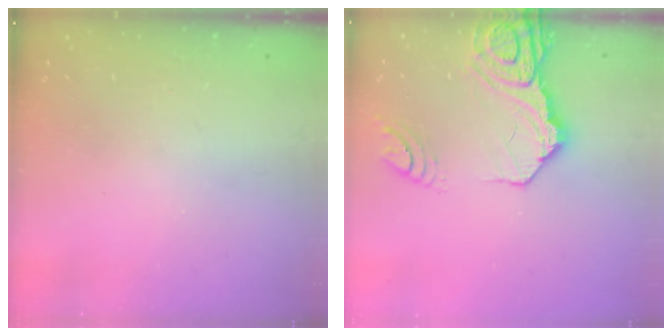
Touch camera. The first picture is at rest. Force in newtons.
{"total": 16.4, "press": 16.3, "slide": 1.9}